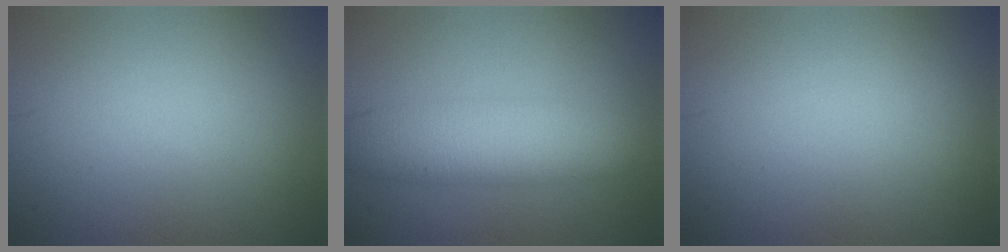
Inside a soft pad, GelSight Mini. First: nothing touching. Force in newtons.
{"total": 6.4, "press": 6.4, "slide": 0.1}
{"total": 0.0}